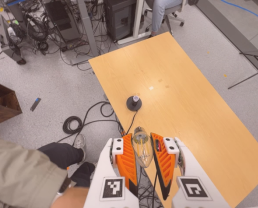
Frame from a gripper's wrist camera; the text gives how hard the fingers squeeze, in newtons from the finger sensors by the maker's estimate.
{"total": 21.2, "left": 23.8, "right": 18.5}